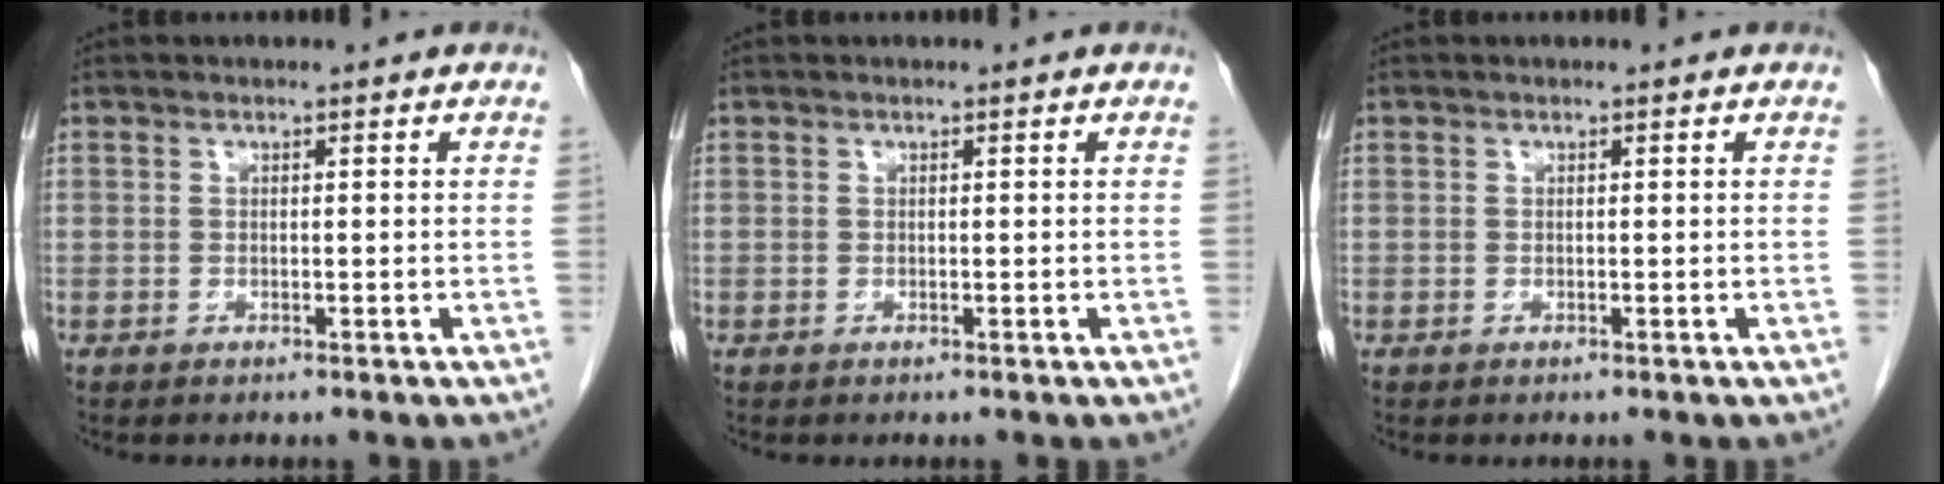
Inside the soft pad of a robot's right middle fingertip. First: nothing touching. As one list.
[{"total": 0.0}, {"total": 0.0}]